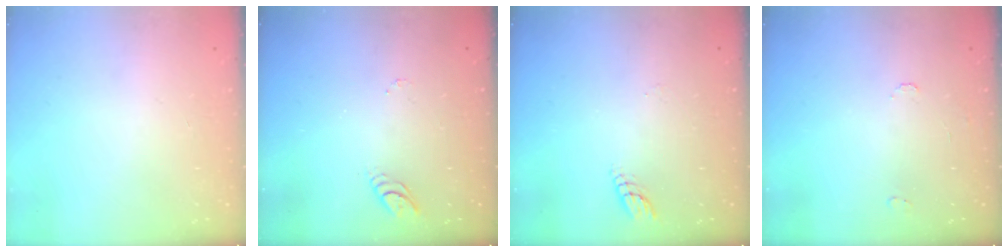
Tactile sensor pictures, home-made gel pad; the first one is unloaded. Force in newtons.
{"total": 3.5, "press": 3.5, "slide": 0.5}
{"total": 4.4, "press": 4.3, "slide": 0.4}
{"total": 5.5, "press": 5.5, "slide": 0.4}